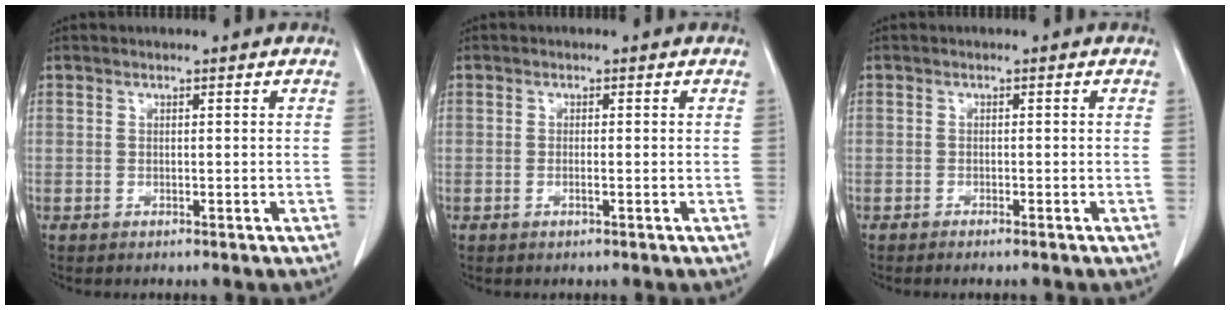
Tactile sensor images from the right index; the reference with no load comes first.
{"total": 0.7, "force": [-0.3, 0.0, 0.7], "torque": [-0.013, 0.000, -0.005]}
{"total": 1.6, "force": [-1.3, 0.1, 0.9], "torque": [-0.014, -0.003, -0.015]}